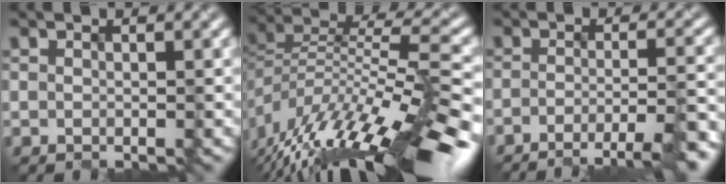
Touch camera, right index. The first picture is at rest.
{"total": 13.2, "force": [-9.2, 3.7, 8.8], "torque": [-0.160, 0.013, -0.147]}
{"total": 6.2, "force": [-4.1, 1.2, 4.5], "torque": [-0.052, 0.002, -0.062]}